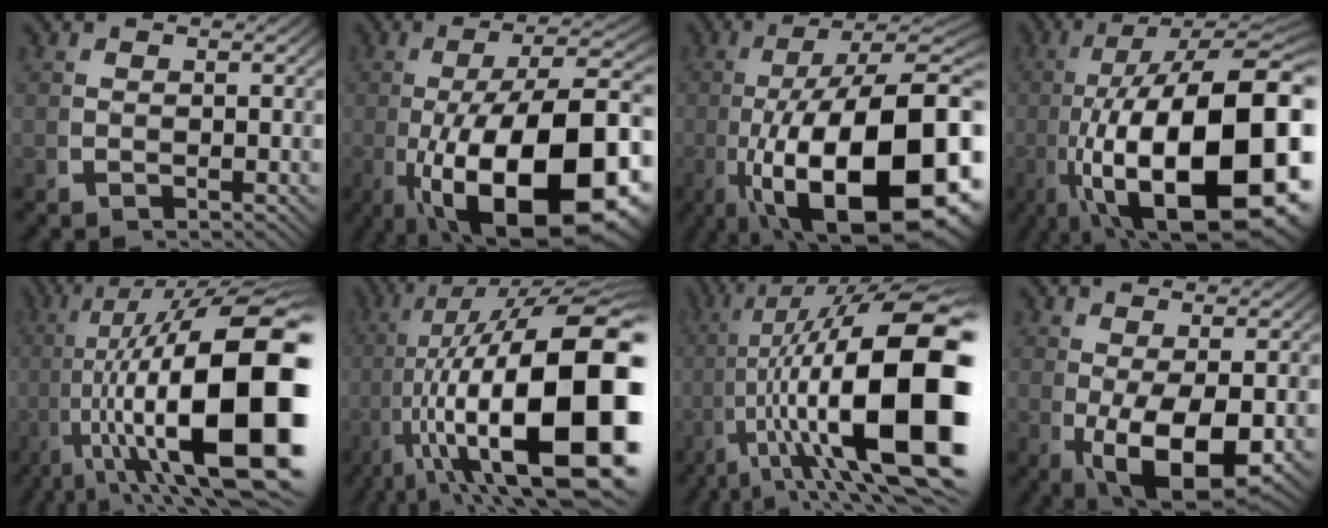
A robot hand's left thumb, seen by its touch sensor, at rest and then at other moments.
{"total": 19.9, "force": [-4.6, 10.3, 16.4], "torque": [-0.301, -0.079, -0.014]}
{"total": 22.0, "force": [-4.2, 11.3, 18.4], "torque": [-0.345, -0.097, 0.003]}
{"total": 25.0, "force": [-3.7, 12.9, 21.0], "torque": [-0.368, -0.092, 0.009]}
{"total": 23.2, "force": [-0.1, 11.3, 20.2], "torque": [-0.326, -0.060, 0.029]}
{"total": 25.4, "force": [-1.4, 12.6, 22.0], "torque": [-0.366, -0.065, 0.020]}
{"total": 21.3, "force": [1.2, 9.9, 18.9], "torque": [-0.294, -0.038, 0.035]}
{"total": 7.9, "force": [-1.2, 4.3, 6.5], "torque": [-0.132, -0.039, 0.004]}